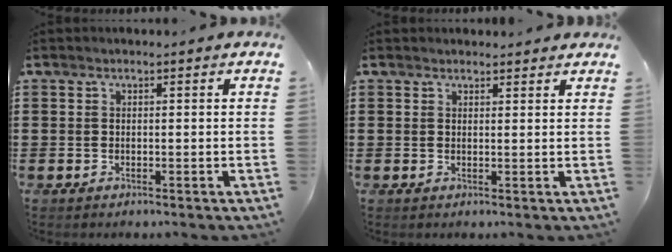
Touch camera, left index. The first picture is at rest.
{"total": 1.4, "force": [1.4, 0.3, 0.0], "torque": [-0.003, 0.003, 0.027]}